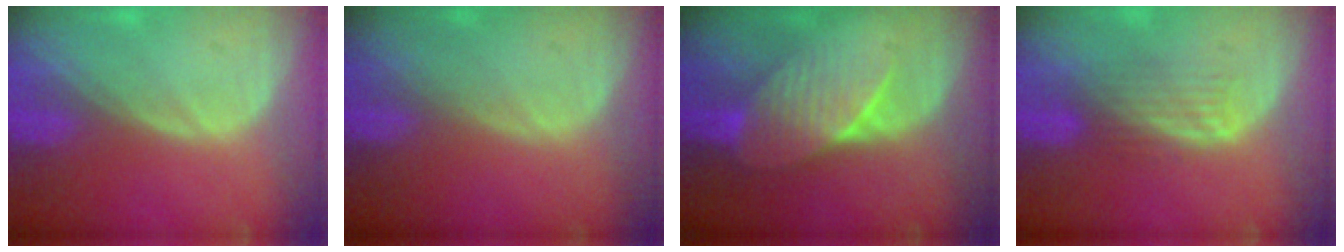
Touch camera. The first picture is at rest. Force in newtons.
{"total": 0.0}
{"total": 7.4, "press": 6.9, "slide": 2.6}
{"total": 4.3, "press": 3.7, "slide": 2.2}